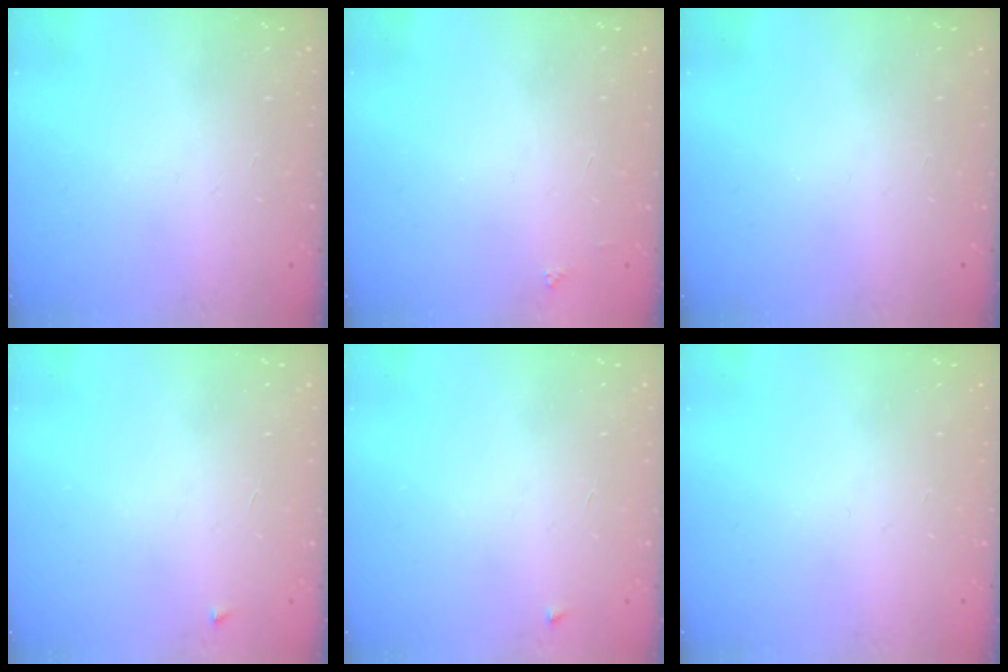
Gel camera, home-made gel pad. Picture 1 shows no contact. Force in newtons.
{"total": 2.0, "press": 2.0, "slide": 0.3}
{"total": 0.0}
{"total": 2.3, "press": 2.3, "slide": 0.3}
{"total": 2.3, "press": 2.3, "slide": 0.3}
{"total": 0.0}